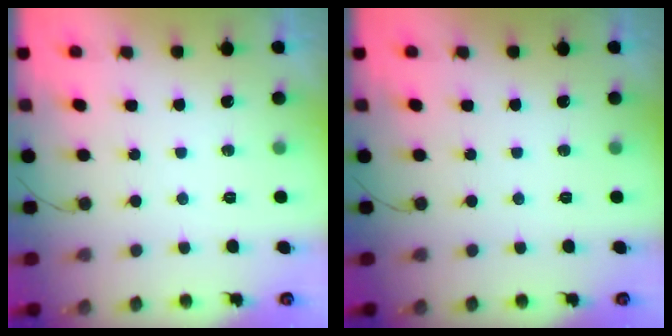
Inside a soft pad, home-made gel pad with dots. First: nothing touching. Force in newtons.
{"total": 0.0}